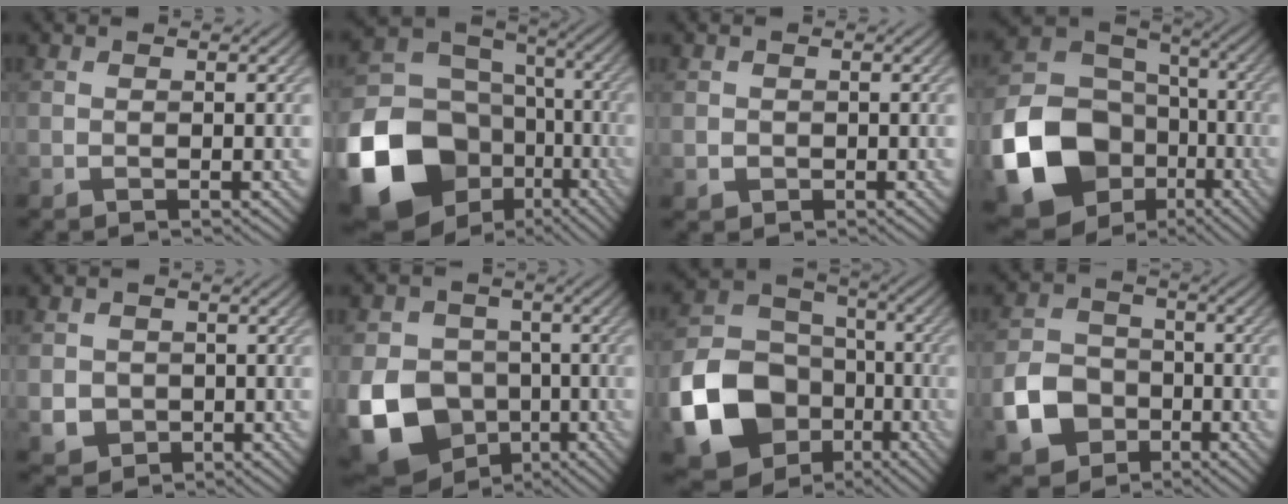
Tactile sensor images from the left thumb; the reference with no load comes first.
{"total": 21.5, "force": [-8.1, 17.1, 10.2], "torque": [-0.270, -0.054, -0.122]}
{"total": 1.1, "force": [-0.1, 1.1, 0.2], "torque": [-0.003, -0.007, -0.004]}
{"total": 18.2, "force": [-6.8, 14.1, 9.3], "torque": [-0.241, -0.045, -0.120]}
{"total": 3.1, "force": [-0.2, 2.9, 0.8], "torque": [-0.029, -0.013, -0.005]}
{"total": 16.3, "force": [-5.5, 13.5, 7.3], "torque": [-0.189, -0.053, -0.111]}
{"total": 16.1, "force": [-6.3, 12.5, 8.1], "torque": [-0.207, -0.041, -0.114]}
{"total": 7.8, "force": [-3.4, 5.9, 3.7], "torque": [-0.091, -0.011, -0.076]}